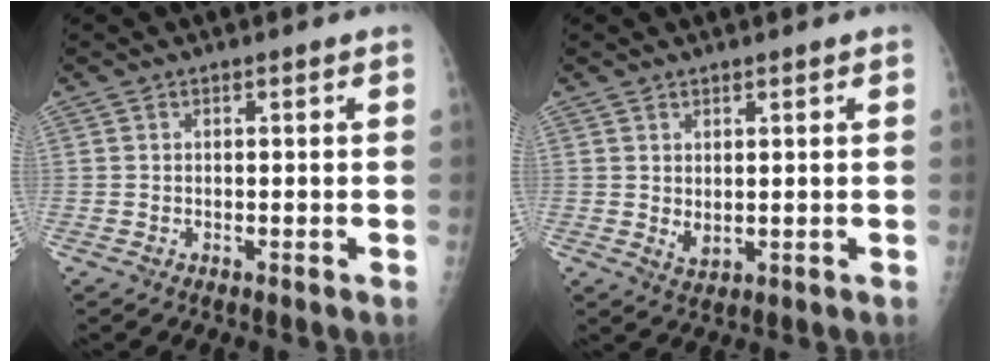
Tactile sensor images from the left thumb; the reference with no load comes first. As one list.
[{"total": 2.8, "force": [0.9, 1.4, 2.2], "torque": [-0.032, -0.014, 0.022]}]